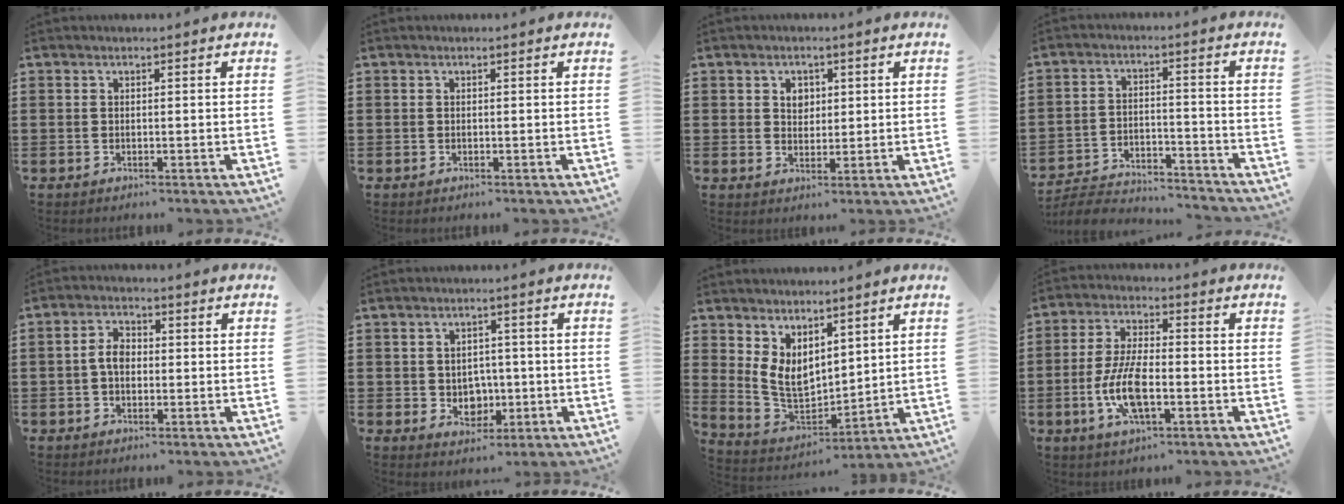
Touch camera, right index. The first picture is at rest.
{"total": 0.0}
{"total": 2.6, "force": [1.0, 2.1, 1.3], "torque": [-0.024, 0.006, 0.016]}
{"total": 5.3, "force": [-5.2, 0.8, 0.9], "torque": [-0.029, 0.006, -0.106]}
{"total": 3.6, "force": [-0.4, 2.3, 2.8], "torque": [-0.062, 0.004, -0.011]}
{"total": 4.0, "force": [-0.2, 3.5, 1.9], "torque": [-0.031, 0.002, -0.009]}
{"total": 5.8, "force": [3.3, 3.8, 3.0], "torque": [-0.092, -0.019, 0.059]}
{"total": 9.1, "force": [-2.6, 3.4, 8.0], "torque": [-0.181, -0.012, -0.051]}